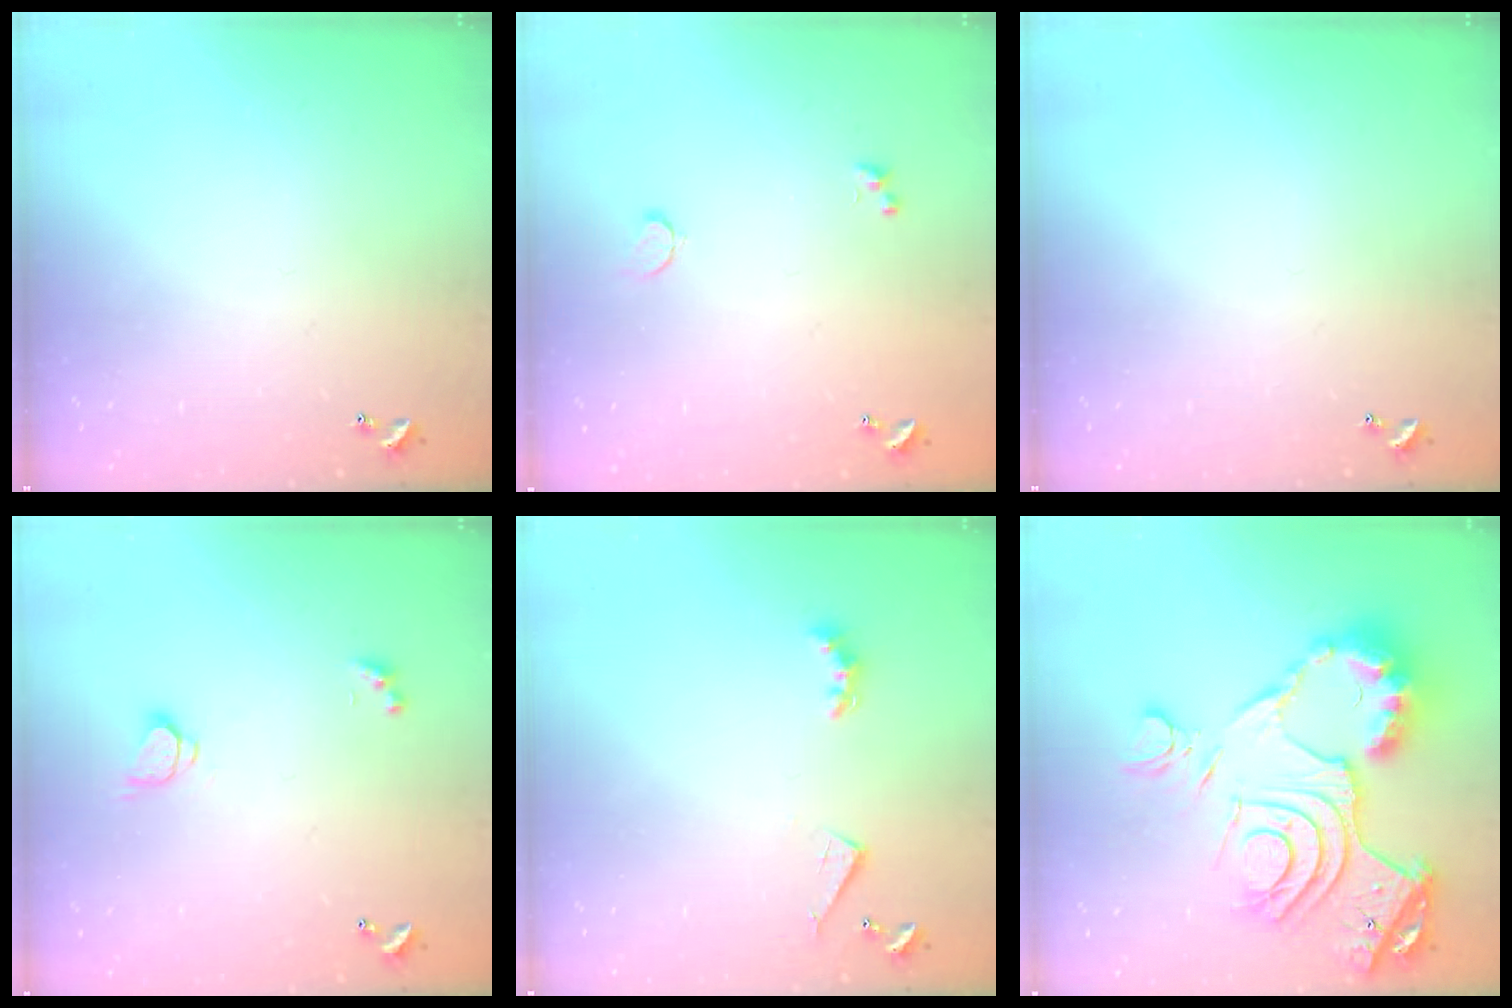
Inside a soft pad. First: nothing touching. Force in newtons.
{"total": 1.5, "press": 1.4, "slide": 0.7}
{"total": 0.0}
{"total": 1.8, "press": 1.8, "slide": 0.3}
{"total": 3.5, "press": 3.5, "slide": 0.6}
{"total": 23.7, "press": 23.5, "slide": 2.6}